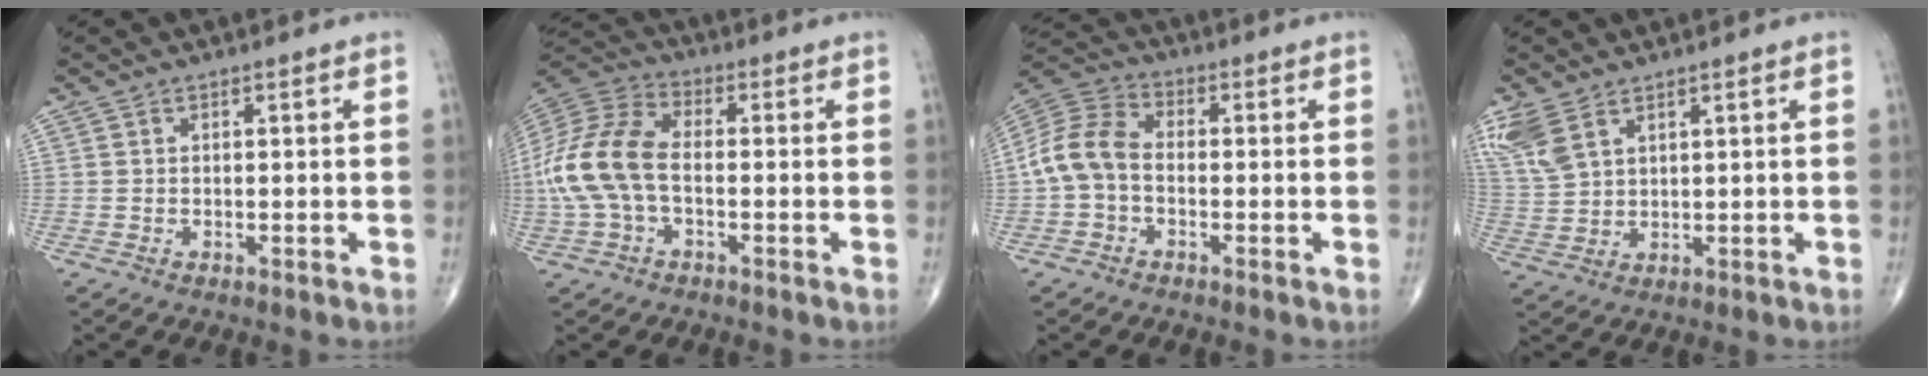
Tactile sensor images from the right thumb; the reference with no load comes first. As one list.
[{"total": 15.4, "force": [-1.7, 9.0, 12.3], "torque": [-0.275, 0.035, -0.035]}, {"total": 9.5, "force": [-1.3, 6.5, 6.8], "torque": [-0.135, 0.030, -0.041]}, {"total": 7.2, "force": [4.5, 3.6, 4.3], "torque": [-0.103, -0.004, 0.104]}]